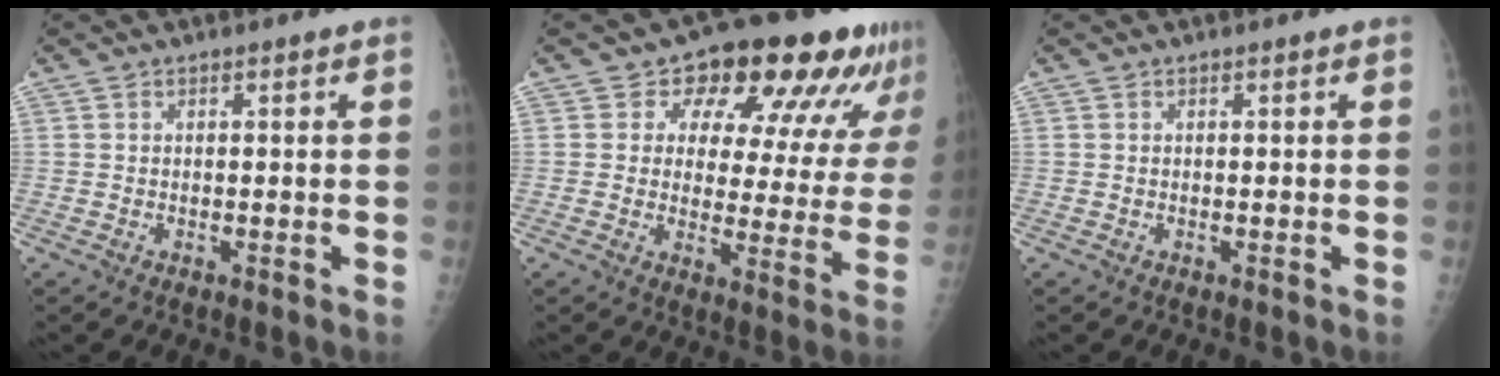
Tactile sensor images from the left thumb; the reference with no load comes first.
{"total": 18.2, "force": [11.1, 9.4, 11.0], "torque": [-0.093, -0.033, 0.131]}
{"total": 0.0}